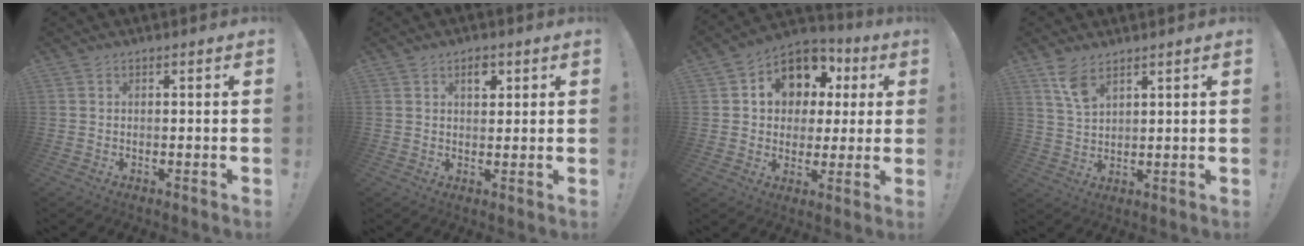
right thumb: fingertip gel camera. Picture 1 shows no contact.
{"total": 4.2, "force": [1.9, 2.7, 2.6], "torque": [-0.026, -0.004, 0.028]}
{"total": 12.7, "force": [4.5, 10.3, 5.9], "torque": [-0.091, -0.024, 0.089]}
{"total": 6.4, "force": [4.4, 2.7, 3.9], "torque": [-0.064, -0.025, 0.080]}